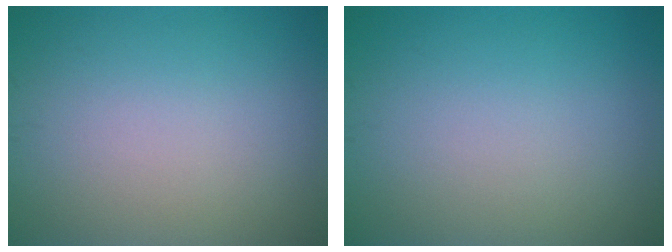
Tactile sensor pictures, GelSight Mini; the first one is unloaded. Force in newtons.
{"total": 0.0}